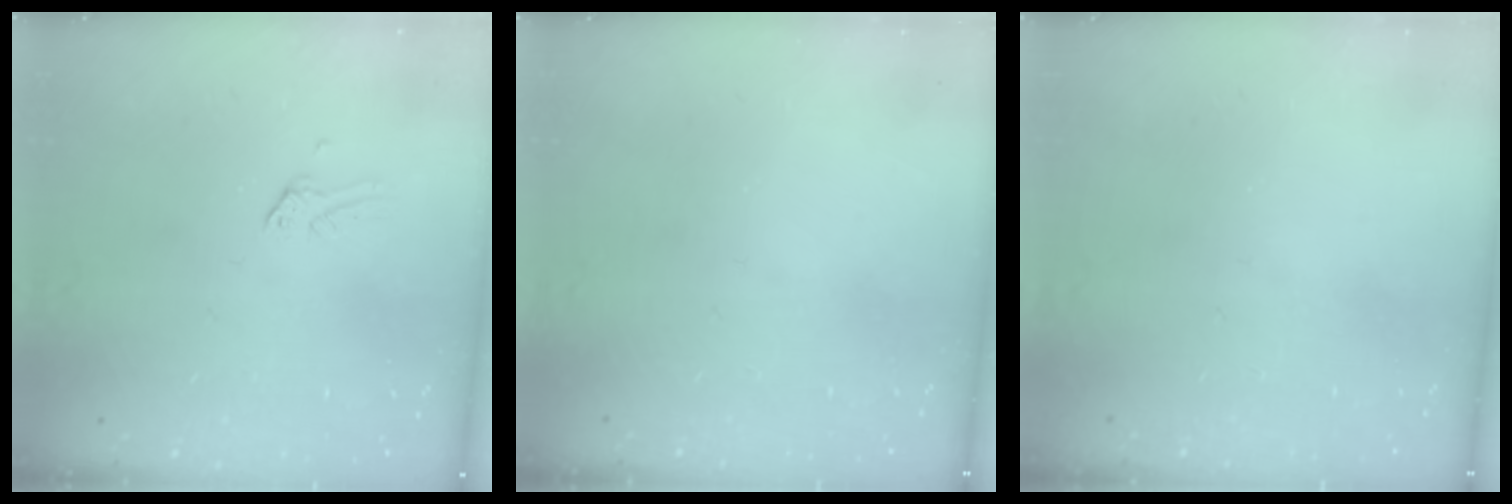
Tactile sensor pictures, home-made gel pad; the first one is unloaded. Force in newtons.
{"total": 0.0}
{"total": 0.0}